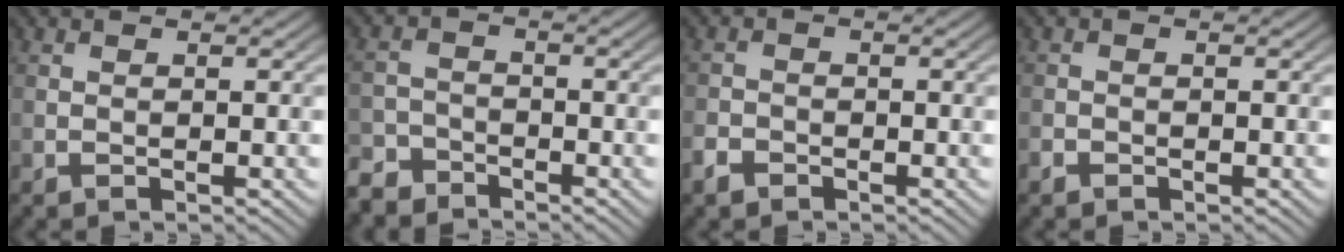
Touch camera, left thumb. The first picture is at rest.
{"total": 4.3, "force": [-3.8, 1.8, 0.9], "torque": [-0.016, -0.004, -0.085]}
{"total": 2.1, "force": [-1.5, 1.2, 0.7], "torque": [-0.015, -0.003, -0.037]}
{"total": 1.0, "force": [-0.7, 0.6, 0.2], "torque": [-0.004, -0.002, -0.016]}